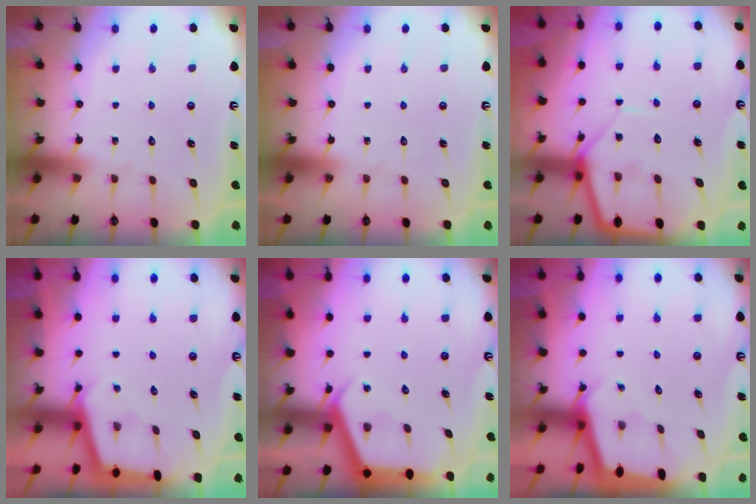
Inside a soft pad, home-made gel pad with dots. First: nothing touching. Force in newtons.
{"total": 0.0}
{"total": 9.6, "press": 9.5, "slide": 0.8}
{"total": 2.6, "press": 2.6, "slide": 0.1}
{"total": 3.9, "press": 3.8, "slide": 0.4}
{"total": 2.1, "press": 2.1, "slide": 0.1}